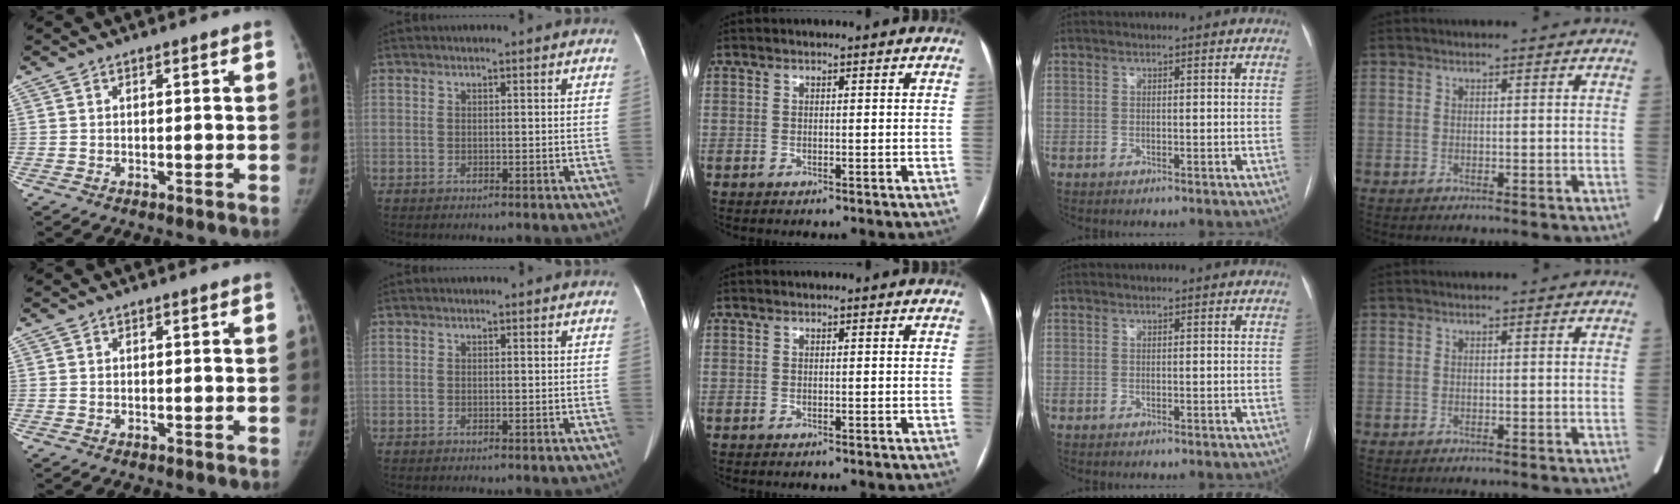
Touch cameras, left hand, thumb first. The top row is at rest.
{}